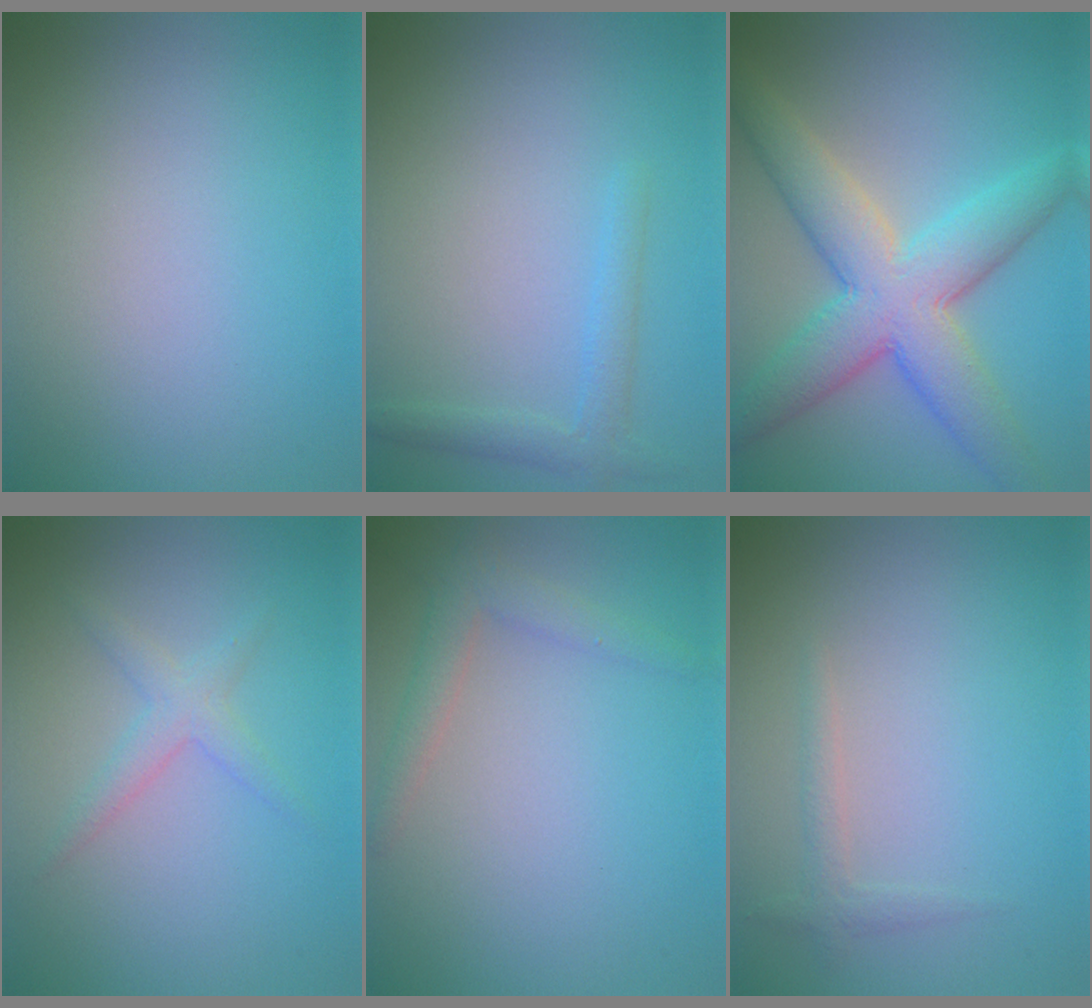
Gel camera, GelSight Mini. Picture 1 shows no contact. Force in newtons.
{"total": 1.9, "press": 1.9, "slide": 0.1}
{"total": 8.5, "press": 8.4, "slide": 0.4}
{"total": 1.9, "press": 1.9, "slide": 0.1}
{"total": 2.3, "press": 2.3, "slide": 0.1}
{"total": 1.2, "press": 1.2, "slide": 0.0}